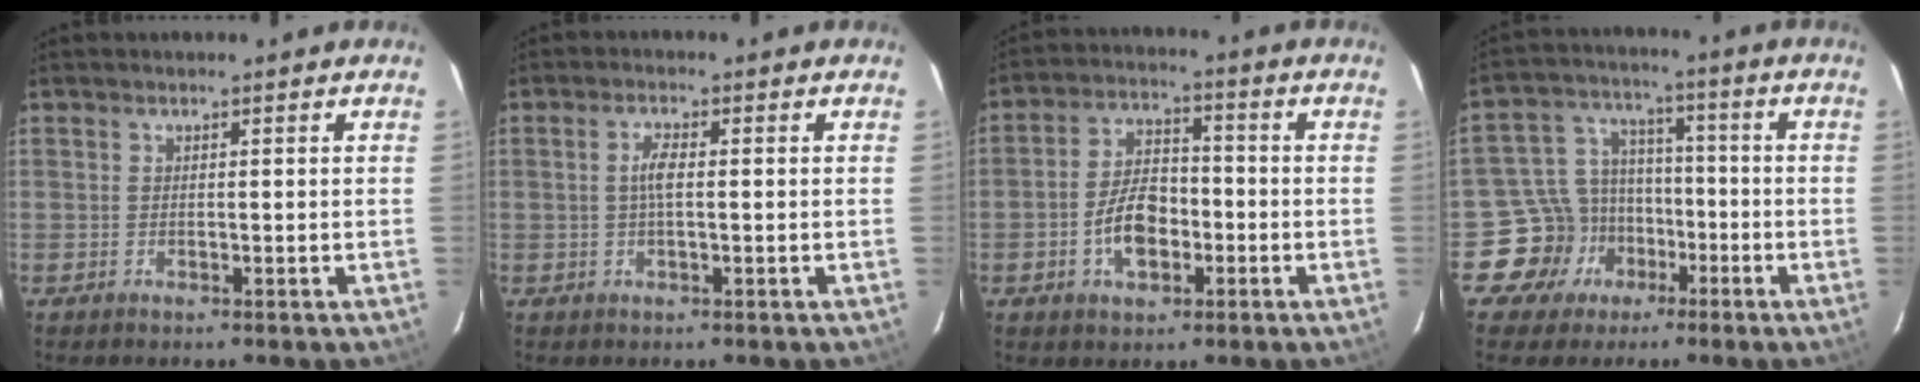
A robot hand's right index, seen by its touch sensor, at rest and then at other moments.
{"total": 2.6, "force": [0.0, 0.7, 2.5], "torque": [-0.051, 0.004, 0.001]}
{"total": 8.8, "force": [-2.9, 5.1, 6.6], "torque": [-0.129, 0.018, -0.044]}
{"total": 10.3, "force": [-5.0, 8.9, 1.3], "torque": [-0.048, 0.039, -0.072]}